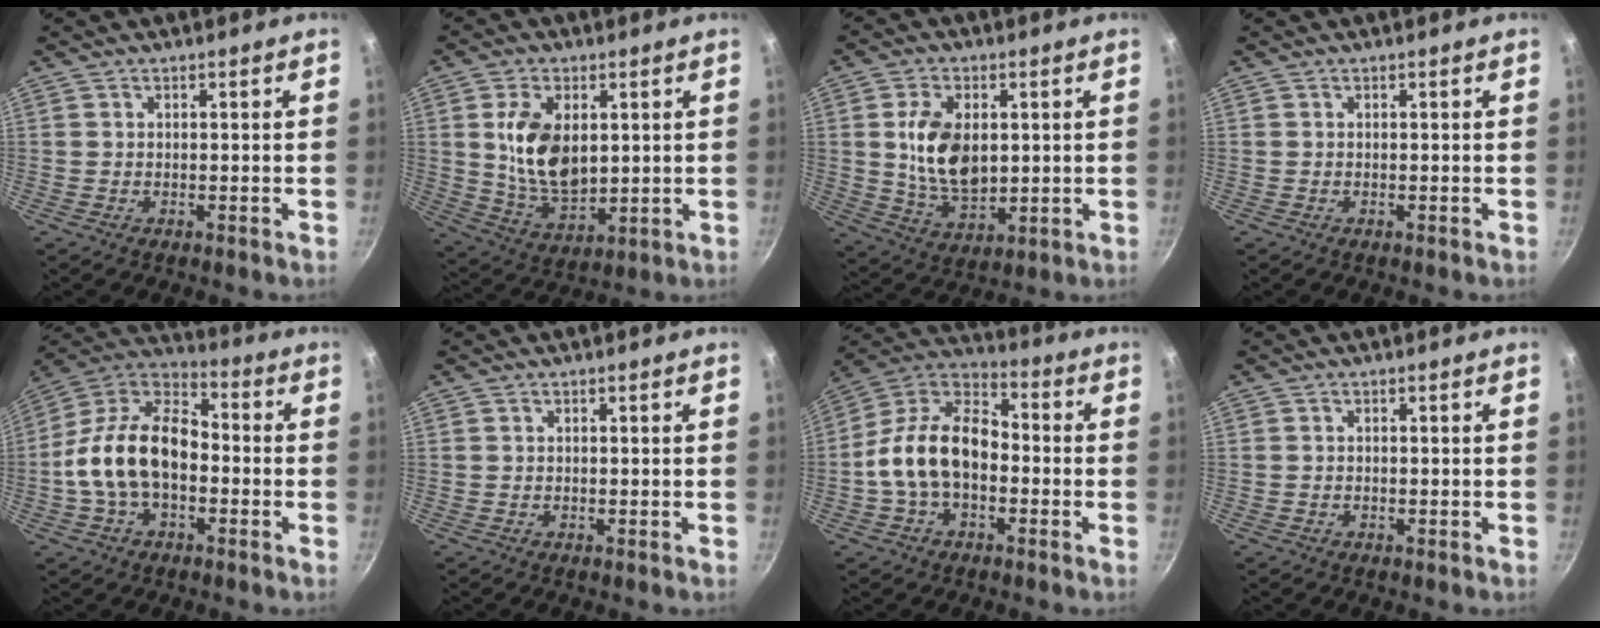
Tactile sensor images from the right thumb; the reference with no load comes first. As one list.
[{"total": 12.8, "force": [2.4, 7.8, 9.9], "torque": [-0.166, -0.022, 0.056]}, {"total": 12.3, "force": [1.6, 7.7, 9.4], "torque": [-0.152, -0.017, 0.037]}, {"total": 0.0}, {"total": 17.3, "force": [-2.6, 10.8, 13.3], "torque": [-0.206, 0.047, -0.067]}, {"total": 0.0}, {"total": 15.2, "force": [-2.4, 9.8, 11.4], "torque": [-0.173, 0.049, -0.064]}, {"total": 0.0}]